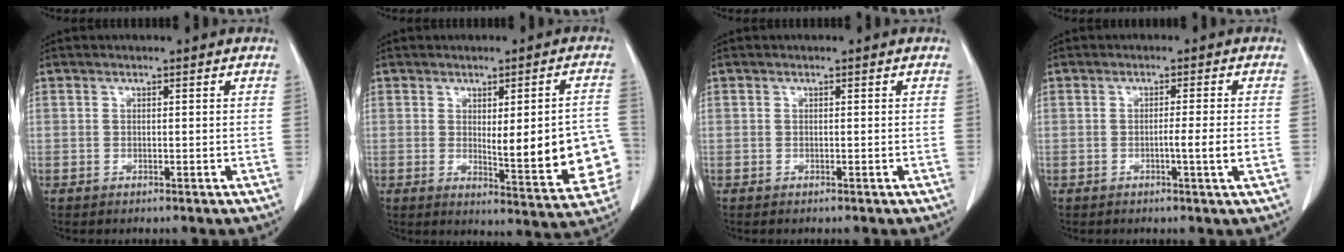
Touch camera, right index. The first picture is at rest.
{"total": 13.9, "force": [-1.3, 3.1, 13.5], "torque": [-0.132, -0.001, -0.007]}
{"total": 0.0}
{"total": 3.3, "force": [-0.9, -0.8, 3.1], "torque": [-0.048, -0.004, -0.014]}